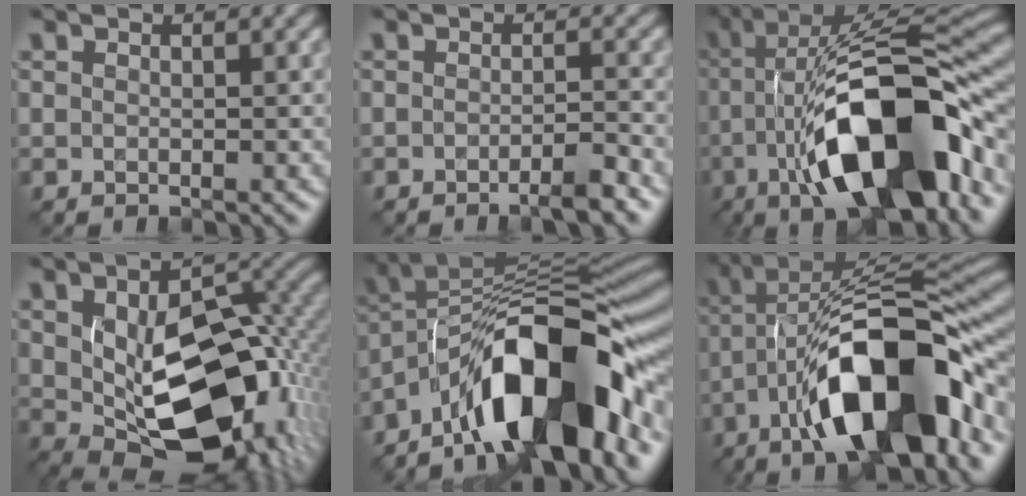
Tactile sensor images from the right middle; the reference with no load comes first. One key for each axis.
{"total": 2.1, "fx": -1.5, "fy": 0.1, "fz": 1.5, "tx": -0.022, "ty": 0.006, "tz": -0.033}
{"total": 14.8, "fx": -4.4, "fy": 5.3, "fz": 13.1, "tx": -0.208, "ty": 0.021, "tz": -0.078}
{"total": 14.2, "fx": -1.0, "fy": 8.4, "fz": 11.4, "tx": -0.183, "ty": -0.026, "tz": -0.003}
{"total": 14.1, "fx": -6.8, "fy": 5.4, "fz": 11.1, "tx": -0.151, "ty": 0.025, "tz": -0.126}
{"total": 14.3, "fx": -5.5, "fy": 5.1, "fz": 12.1, "tx": -0.189, "ty": 0.021, "tz": -0.097}